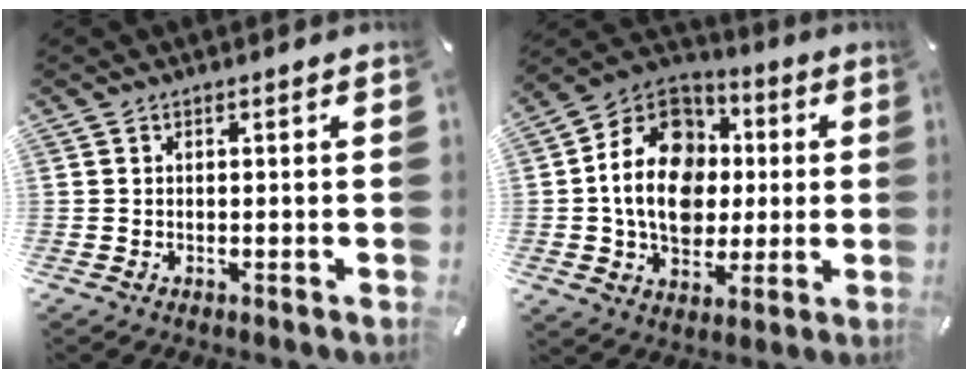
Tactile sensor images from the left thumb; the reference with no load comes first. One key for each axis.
{"total": 16.9, "fx": -0.5, "fy": 13.9, "fz": 9.7, "tx": -0.203, "ty": 0.015, "tz": -0.007}